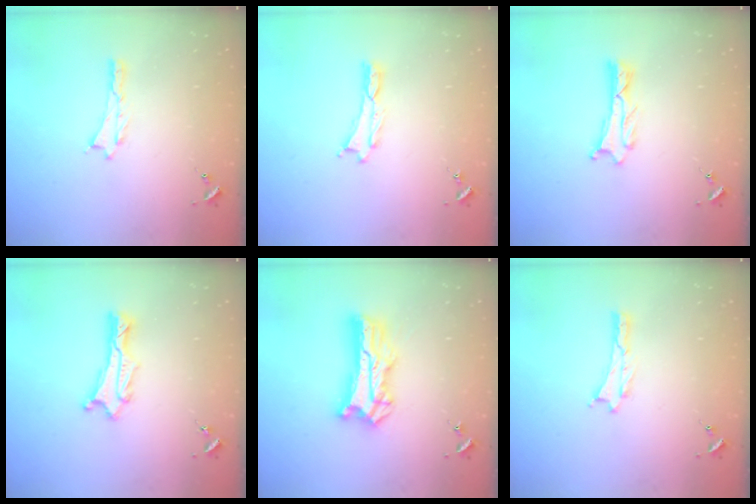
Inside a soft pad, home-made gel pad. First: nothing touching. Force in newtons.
{"total": 0.0}
{"total": 1.2, "press": 1.2, "slide": 0.0}
{"total": 1.3, "press": 1.3, "slide": 0.1}
{"total": 11.0, "press": 10.9, "slide": 0.8}
{"total": 0.0}